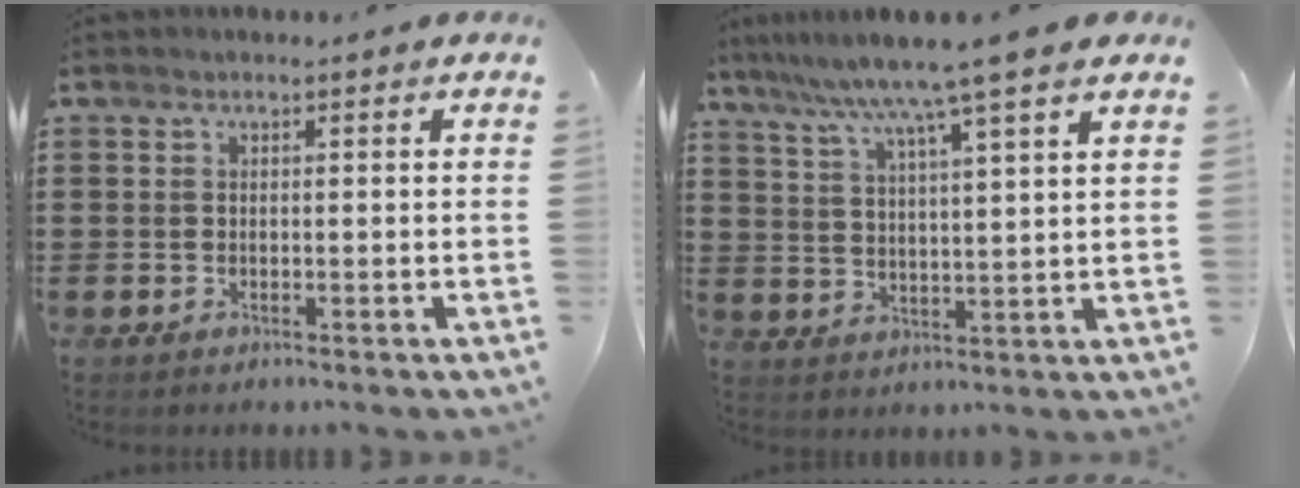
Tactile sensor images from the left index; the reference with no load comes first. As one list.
[{"total": 7.8, "force": [6.3, -1.2, 4.5], "torque": [-0.109, -0.030, 0.102]}]